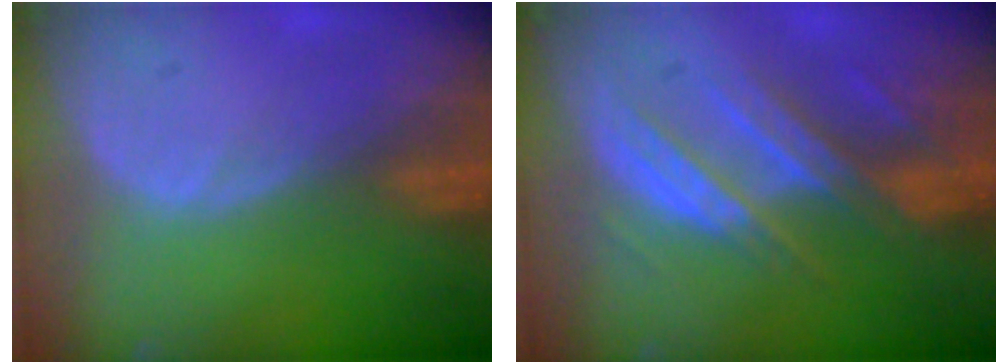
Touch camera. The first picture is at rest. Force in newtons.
{"total": 8.6, "press": 7.8, "slide": 3.7}